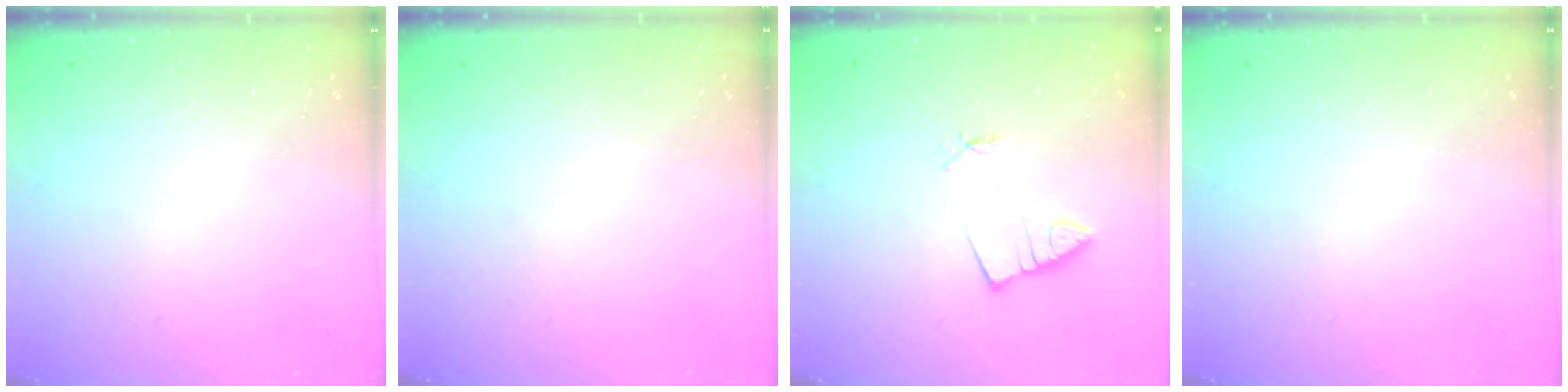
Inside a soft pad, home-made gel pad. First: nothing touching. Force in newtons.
{"total": 0.0}
{"total": 1.4, "press": 1.4, "slide": 0.1}
{"total": 0.0}